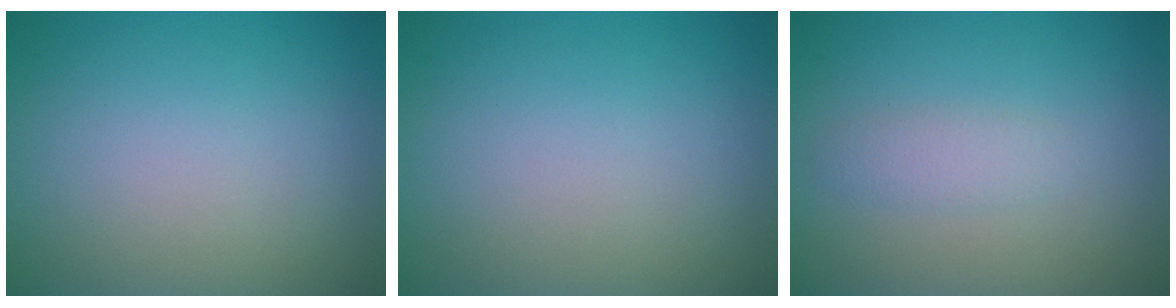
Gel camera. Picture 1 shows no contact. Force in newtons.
{"total": 0.0}
{"total": 1.4, "press": 1.4, "slide": 0.0}